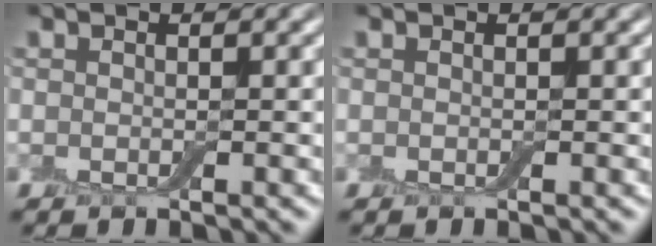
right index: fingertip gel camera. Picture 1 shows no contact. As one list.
[{"total": 0.0}]